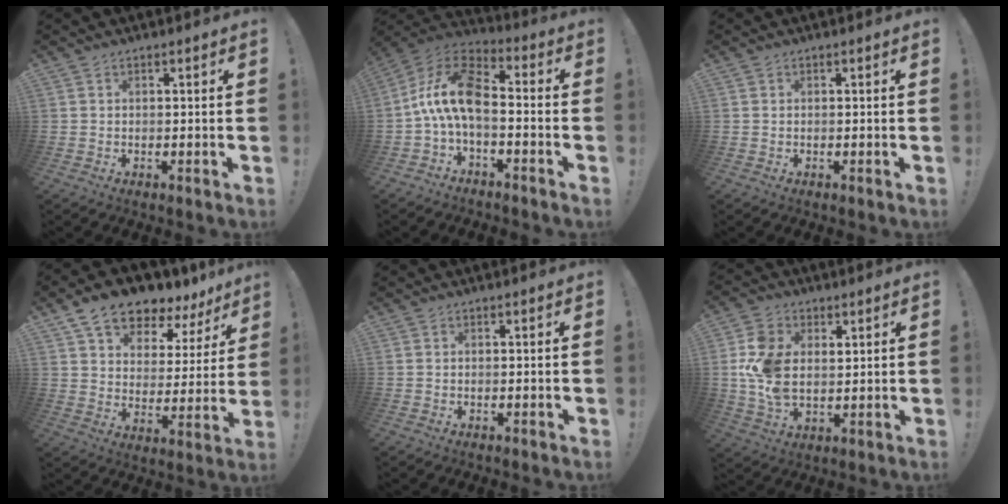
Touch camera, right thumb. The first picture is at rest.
{"total": 13.7, "force": [-1.2, 7.3, 11.6], "torque": [-0.225, 0.019, -0.014]}
{"total": 0.0}
{"total": 11.8, "force": [9.8, 5.0, 4.3], "torque": [-0.086, -0.079, 0.176]}
{"total": 0.0}
{"total": 12.9, "force": [2.6, 9.3, 8.6], "torque": [-0.172, -0.009, 0.051]}